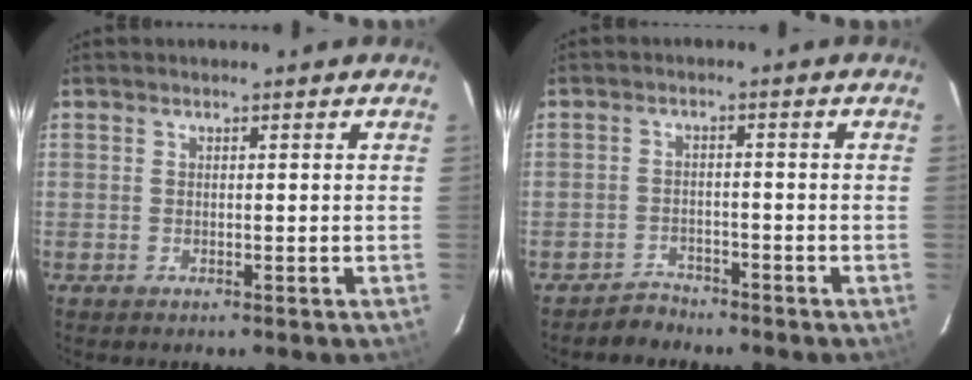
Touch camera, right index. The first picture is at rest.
{"total": 3.2, "force": [-2.8, 1.5, -0.2], "torque": [0.001, 0.010, -0.048]}